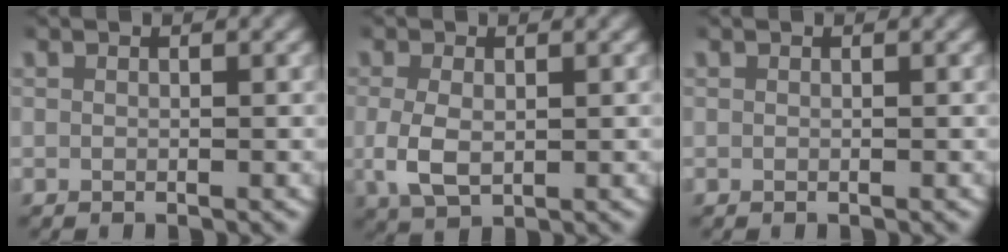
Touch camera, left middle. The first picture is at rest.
{"total": 3.8, "force": [-0.3, 2.4, 3.0], "torque": [-0.079, -0.012, 0.004]}
{"total": 0.0}